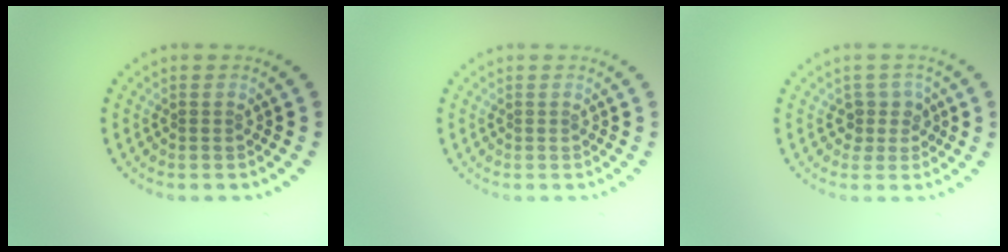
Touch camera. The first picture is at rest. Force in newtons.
{"total": 0.0}
{"total": 1.8, "press": 1.4, "slide": 1.1}